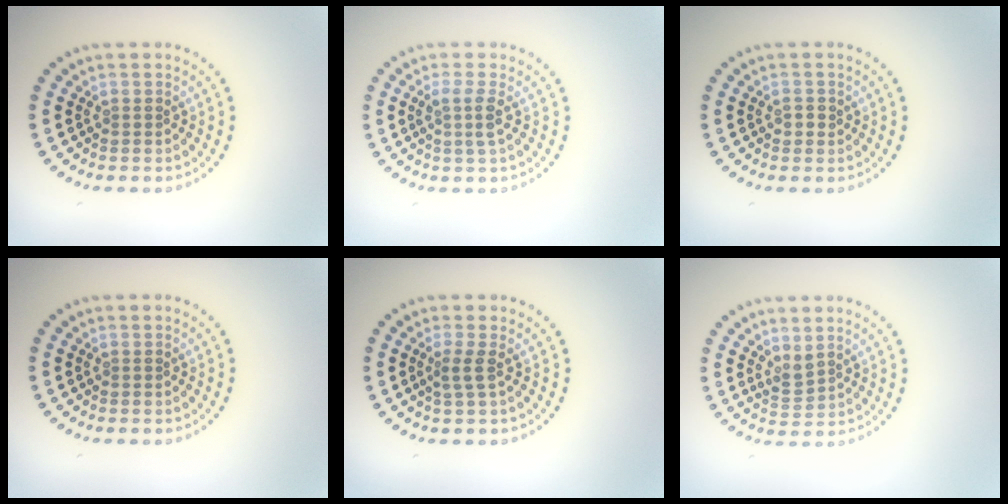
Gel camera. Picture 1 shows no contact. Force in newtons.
{"total": 1.9, "press": 1.6, "slide": 1.0}
{"total": 0.9, "press": 0.9, "slide": 0.1}
{"total": 0.0}
{"total": 1.7, "press": 1.1, "slide": 1.3}
{"total": 1.4, "press": 1.3, "slide": 0.7}